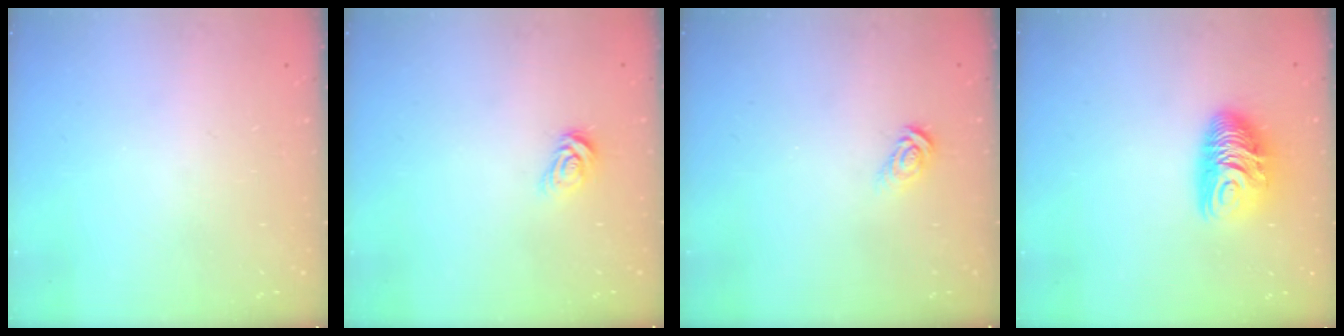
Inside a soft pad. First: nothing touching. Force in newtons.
{"total": 6.2, "press": 6.2, "slide": 0.5}
{"total": 5.6, "press": 5.6, "slide": 0.5}
{"total": 10.3, "press": 10.3, "slide": 0.3}